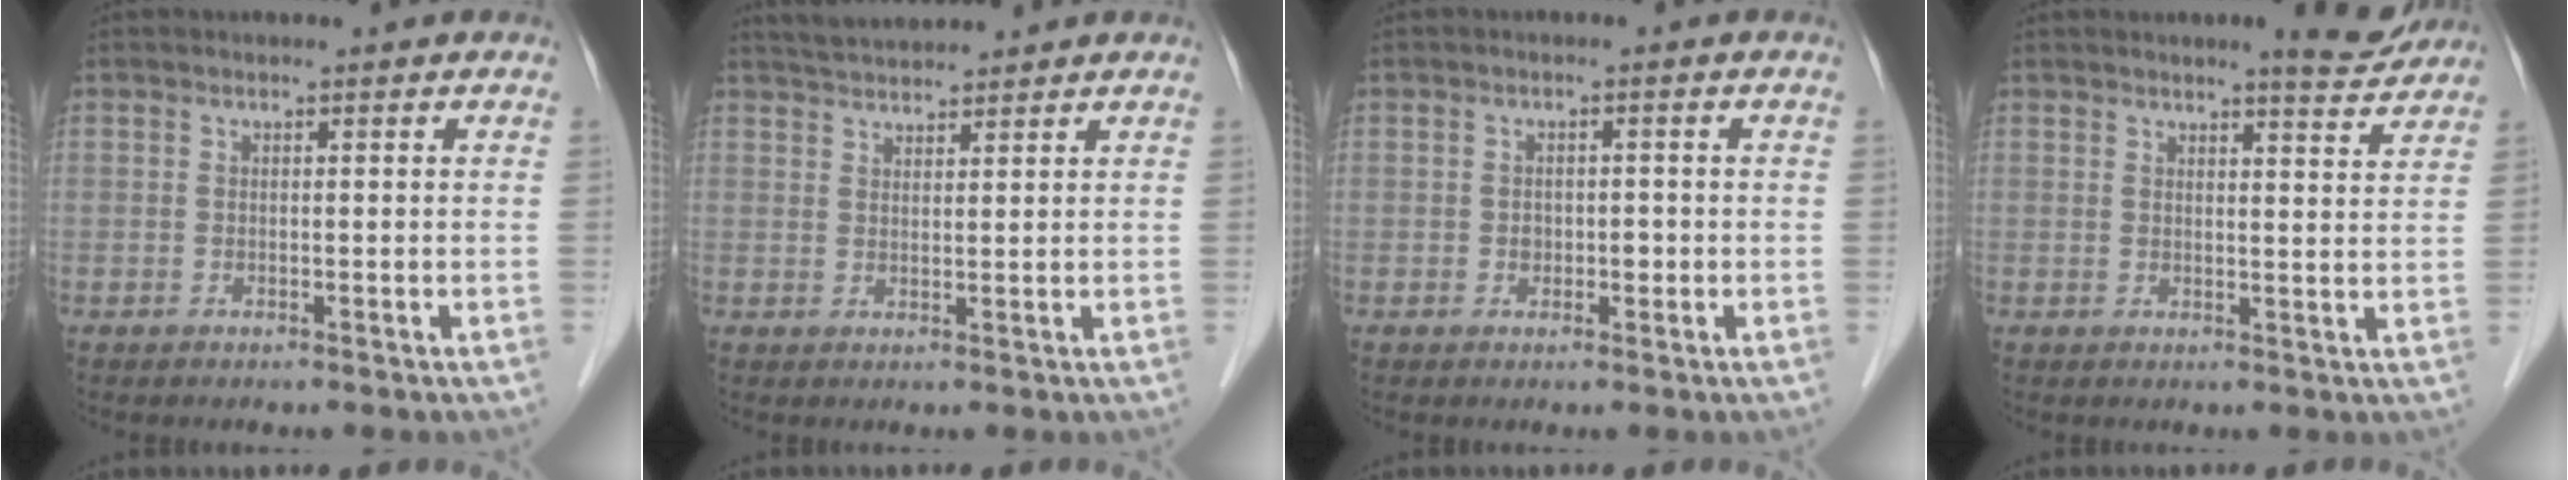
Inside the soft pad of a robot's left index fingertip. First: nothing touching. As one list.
[{"total": 4.6, "force": [4.4, 0.5, 1.1], "torque": [-0.024, 0.026, 0.081]}, {"total": 1.9, "force": [-0.5, 1.5, 1.1], "torque": [-0.015, 0.002, -0.005]}, {"total": 4.8, "force": [4.4, 0.5, 1.8], "torque": [-0.027, -0.015, 0.048]}]